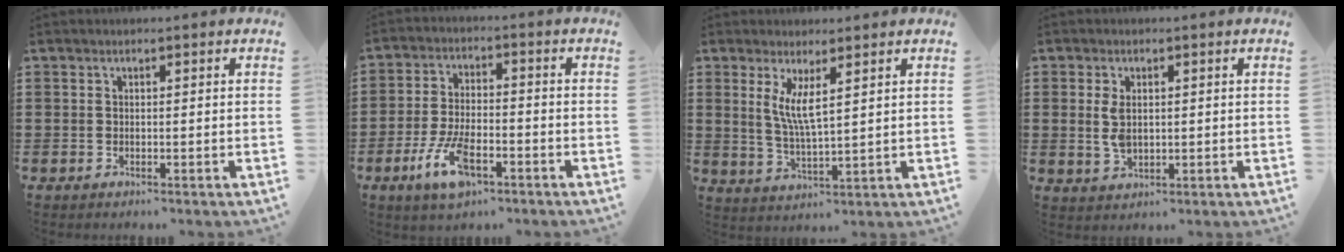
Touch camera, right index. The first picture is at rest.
{"total": 8.4, "force": [-4.2, 3.3, 6.5], "torque": [-0.150, -0.006, -0.079]}
{"total": 5.0, "force": [2.1, 0.8, 4.5], "torque": [-0.096, -0.003, 0.037]}
{"total": 3.8, "force": [0.4, 2.1, 3.1], "torque": [-0.071, 0.004, 0.004]}